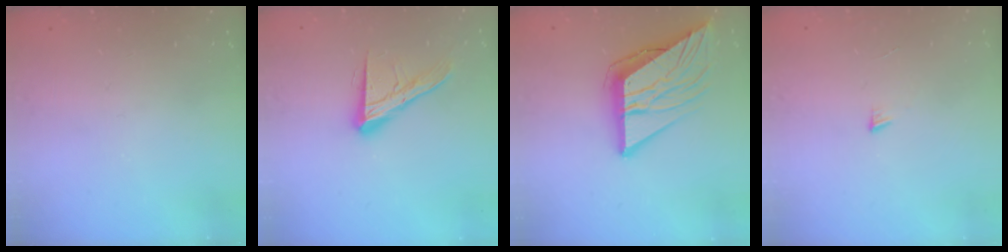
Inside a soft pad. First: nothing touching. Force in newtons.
{"total": 14.2, "press": 14.1, "slide": 1.1}
{"total": 12.2, "press": 12.1, "slide": 1.4}
{"total": 3.0, "press": 3.0, "slide": 0.3}